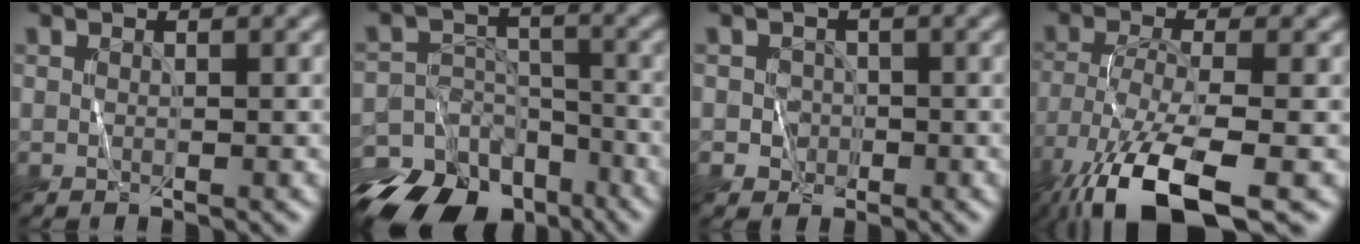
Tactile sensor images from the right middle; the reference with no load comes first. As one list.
[{"total": 15.1, "force": [-11.3, 8.7, 4.9], "torque": [-0.094, -0.031, -0.172]}, {"total": 1.5, "force": [-0.5, 1.4, 0.2], "torque": [0.007, 0.000, -0.009]}, {"total": 11.1, "force": [-7.1, 3.1, 8.0], "torque": [-0.172, -0.021, -0.134]}]